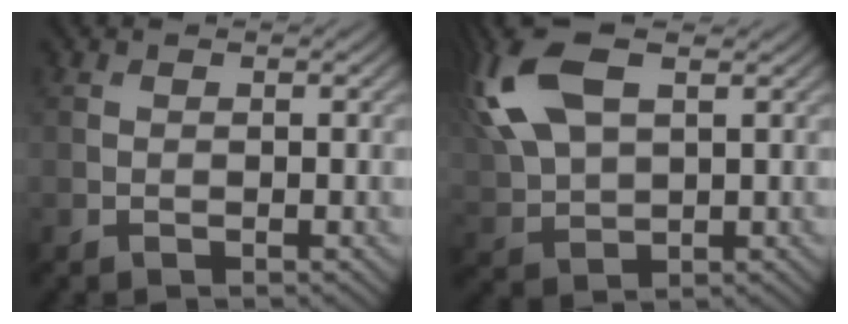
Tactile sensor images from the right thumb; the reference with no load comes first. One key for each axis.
{"total": 13.0, "fx": 5.2, "fy": 6.6, "fz": 10.0, "tx": -0.258, "ty": 0.020, "tz": 0.100}